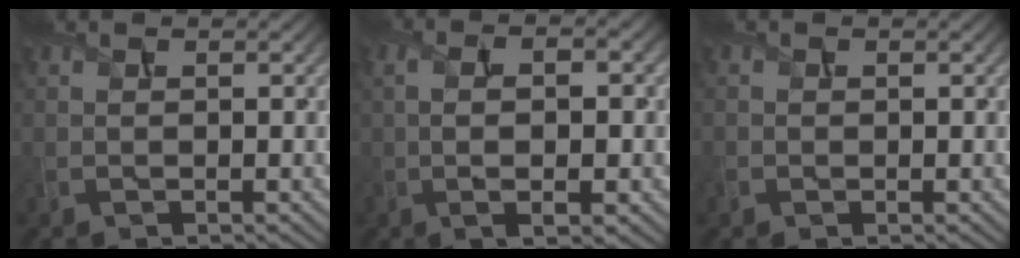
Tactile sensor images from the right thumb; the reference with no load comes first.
{"total": 5.8, "force": [-0.4, 1.8, 5.5], "torque": [-0.105, -0.006, -0.001]}
{"total": 0.7, "force": [-0.3, 0.6, 0.1], "torque": [-0.003, -0.007, -0.006]}